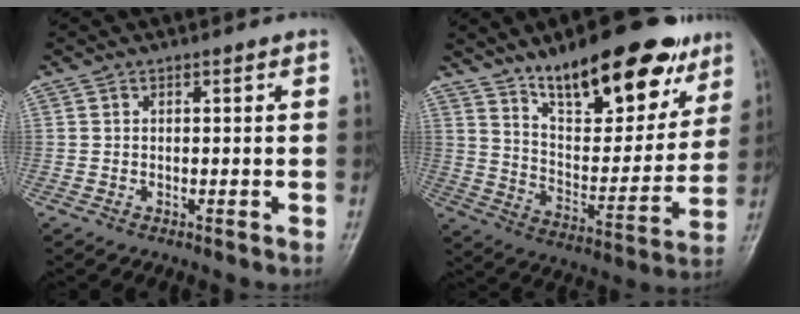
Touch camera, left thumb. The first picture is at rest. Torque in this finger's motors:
{"motor_torque": [1.51, 1.33, 1.34, -1.44, 0.34]}